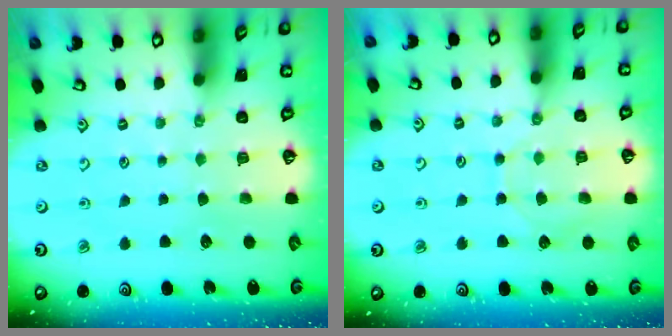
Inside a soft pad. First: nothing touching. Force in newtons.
{"total": 7.6, "press": 7.5, "slide": 0.8}